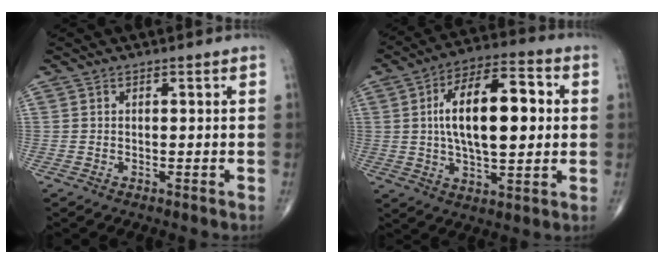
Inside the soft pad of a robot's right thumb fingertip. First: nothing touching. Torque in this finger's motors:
{"motor_torque": [1.44, 3.57, 1.61, 0.10, 0.45]}